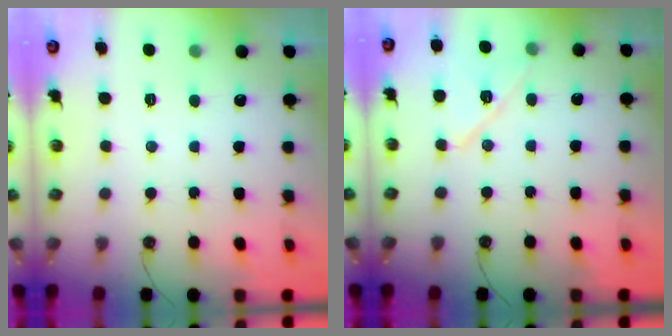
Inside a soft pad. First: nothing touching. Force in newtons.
{"total": 10.4, "press": 10.4, "slide": 0.8}